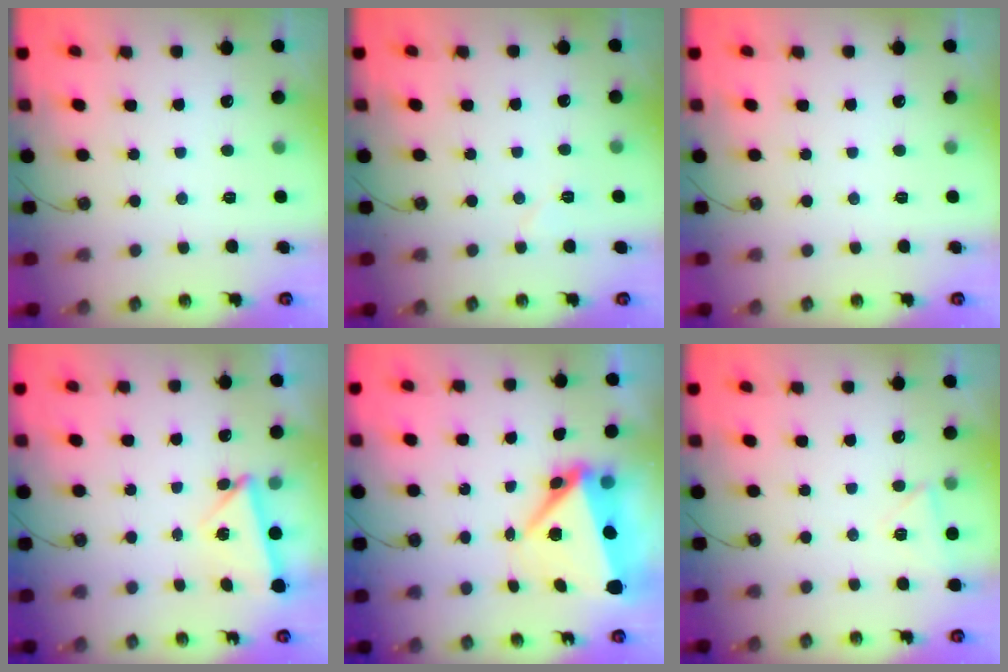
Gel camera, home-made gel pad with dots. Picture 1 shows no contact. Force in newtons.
{"total": 3.8, "press": 3.3, "slide": 1.8}
{"total": 0.0}
{"total": 4.7, "press": 4.6, "slide": 0.9}
{"total": 8.6, "press": 8.4, "slide": 1.9}
{"total": 5.1, "press": 5.1, "slide": 0.5}